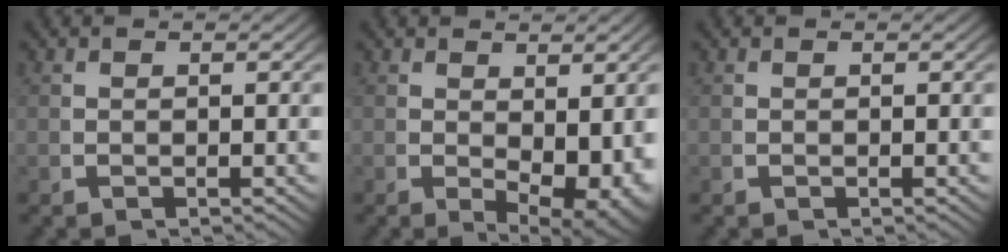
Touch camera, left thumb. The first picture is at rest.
{"total": 4.7, "force": [0.3, 2.4, 4.0], "torque": [-0.067, -0.025, 0.022]}
{"total": 0.0}